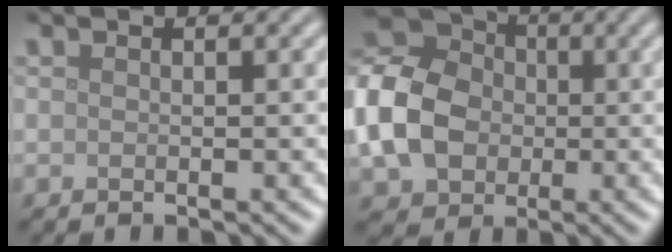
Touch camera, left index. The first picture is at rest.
{"total": 9.7, "force": [-1.4, 7.7, 5.7], "torque": [-0.143, 0.002, -0.040]}